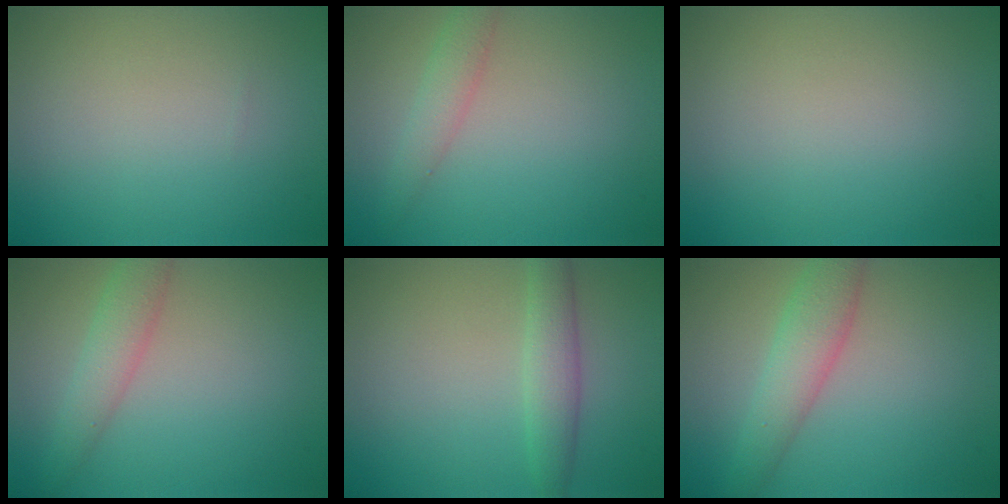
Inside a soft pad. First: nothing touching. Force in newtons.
{"total": 1.9, "press": 1.9, "slide": 0.2}
{"total": 0.0}
{"total": 2.7, "press": 2.7, "slide": 0.2}
{"total": 2.7, "press": 2.7, "slide": 0.1}
{"total": 3.5, "press": 3.5, "slide": 0.0}